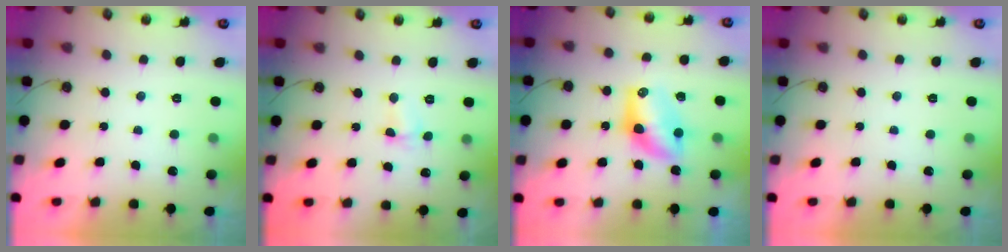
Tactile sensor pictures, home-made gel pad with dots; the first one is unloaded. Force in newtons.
{"total": 3.0, "press": 2.9, "slide": 0.5}
{"total": 9.7, "press": 8.8, "slide": 4.1}
{"total": 0.0}